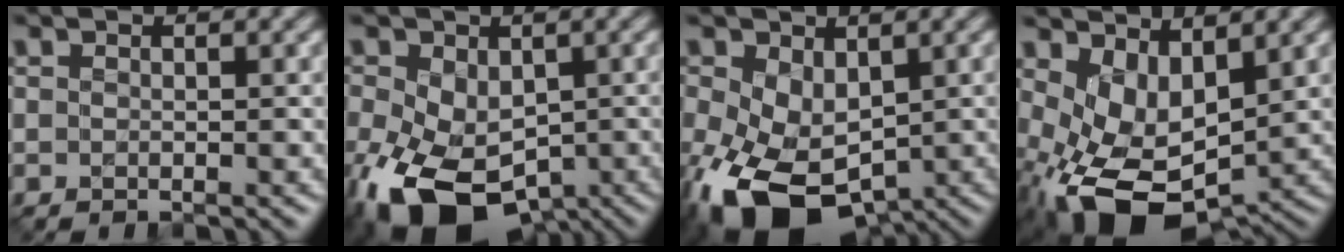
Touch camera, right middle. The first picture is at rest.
{"total": 11.9, "force": [-4.3, 7.4, 8.2], "torque": [-0.174, -0.036, -0.068]}
{"total": 10.4, "force": [-3.3, 6.5, 7.4], "torque": [-0.175, -0.036, -0.045]}
{"total": 7.9, "force": [-0.9, 4.6, 6.3], "torque": [-0.139, -0.014, -0.006]}